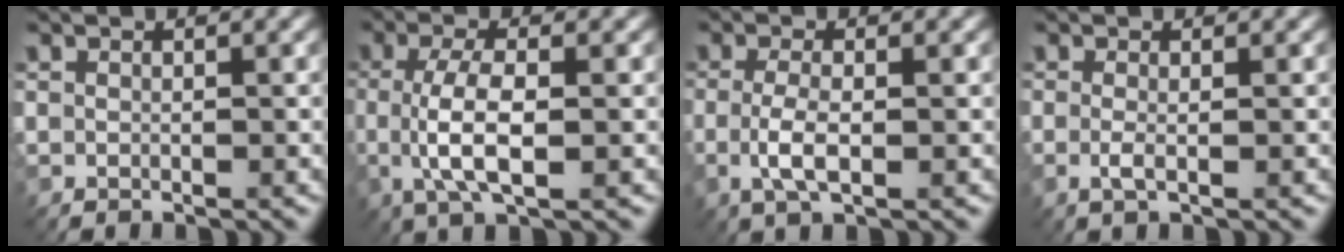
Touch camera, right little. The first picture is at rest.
{"total": 5.0, "force": [-0.4, 1.6, 4.8], "torque": [-0.103, -0.002, -0.007]}
{"total": 3.0, "force": [-0.5, 0.9, 2.8], "torque": [-0.063, -0.003, -0.014]}
{"total": 1.4, "force": [-0.2, 0.3, 1.3], "torque": [-0.029, -0.004, -0.006]}